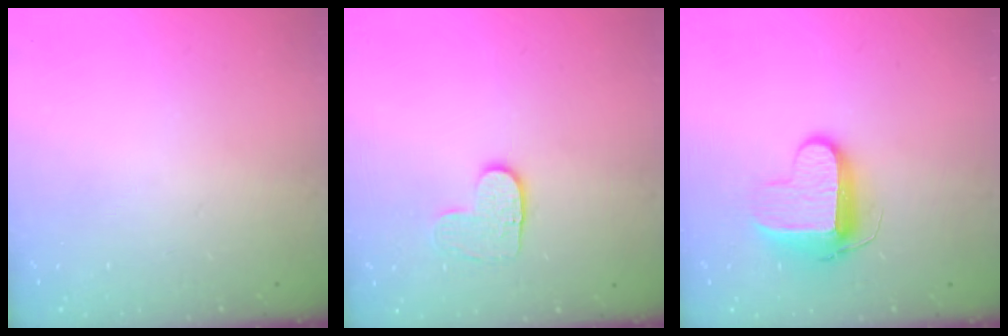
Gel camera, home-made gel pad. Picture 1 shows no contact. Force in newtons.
{"total": 5.5, "press": 5.5, "slide": 0.4}
{"total": 10.3, "press": 10.3, "slide": 1.1}